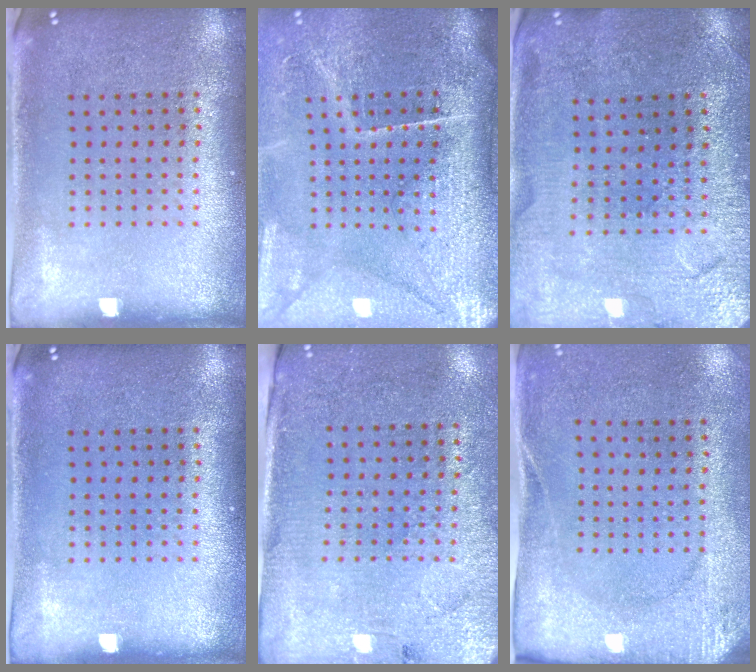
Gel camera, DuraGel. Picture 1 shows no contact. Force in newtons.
{"total": 4.6, "press": 4.0, "slide": 2.4}
{"total": 1.5, "press": 1.5, "slide": 0.2}
{"total": 0.0}
{"total": 2.8, "press": 2.6, "slide": 1.2}
{"total": 2.7, "press": 2.0, "slide": 1.7}